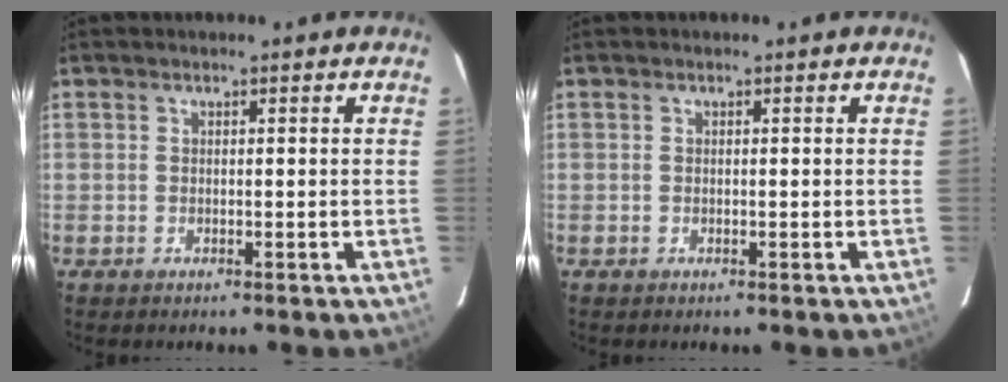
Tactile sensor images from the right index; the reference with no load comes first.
{"total": 0.0}